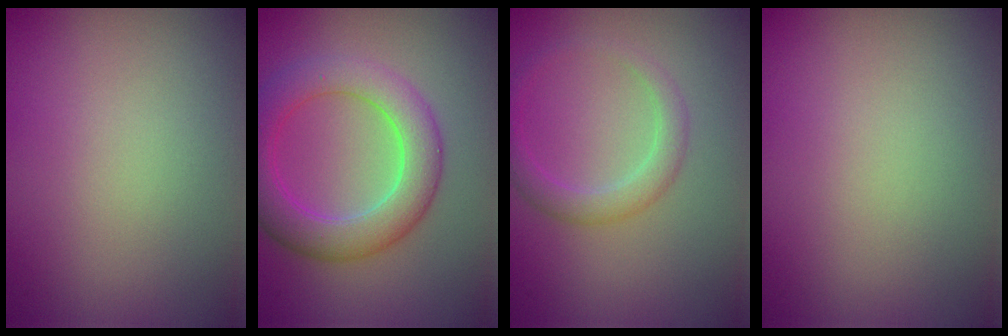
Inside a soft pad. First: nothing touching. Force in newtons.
{"total": 5.8, "press": 5.8, "slide": 0.2}
{"total": 2.2, "press": 2.2, "slide": 0.1}
{"total": 0.0}